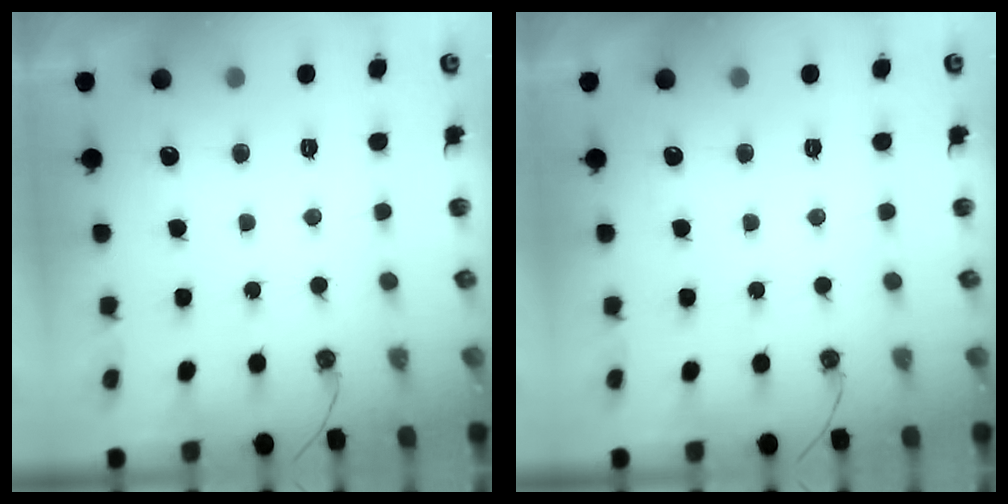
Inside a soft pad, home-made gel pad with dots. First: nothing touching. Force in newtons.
{"total": 0.0}